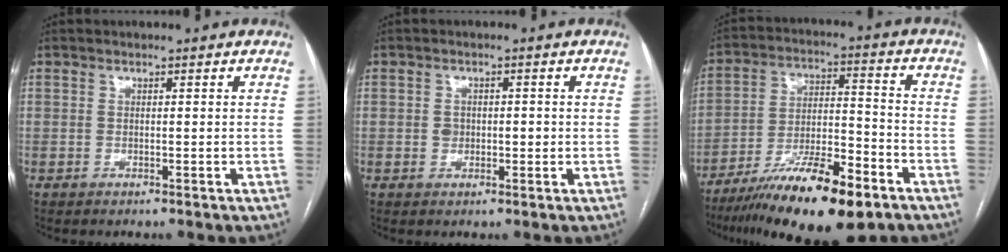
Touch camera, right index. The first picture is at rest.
{"total": 2.2, "force": [-0.1, 1.7, 1.3], "torque": [-0.022, 0.011, 0.003]}
{"total": 17.7, "force": [-11.7, 3.5, 12.8], "torque": [-0.209, -0.014, -0.199]}